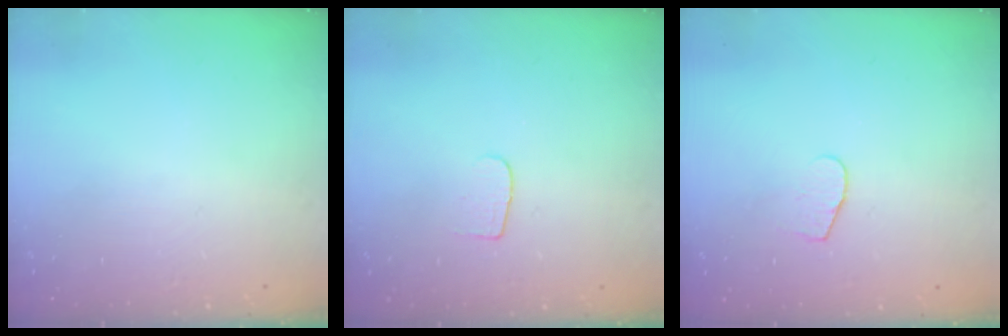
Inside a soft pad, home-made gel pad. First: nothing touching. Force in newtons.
{"total": 4.8, "press": 4.8, "slide": 0.5}
{"total": 4.6, "press": 4.6, "slide": 0.4}